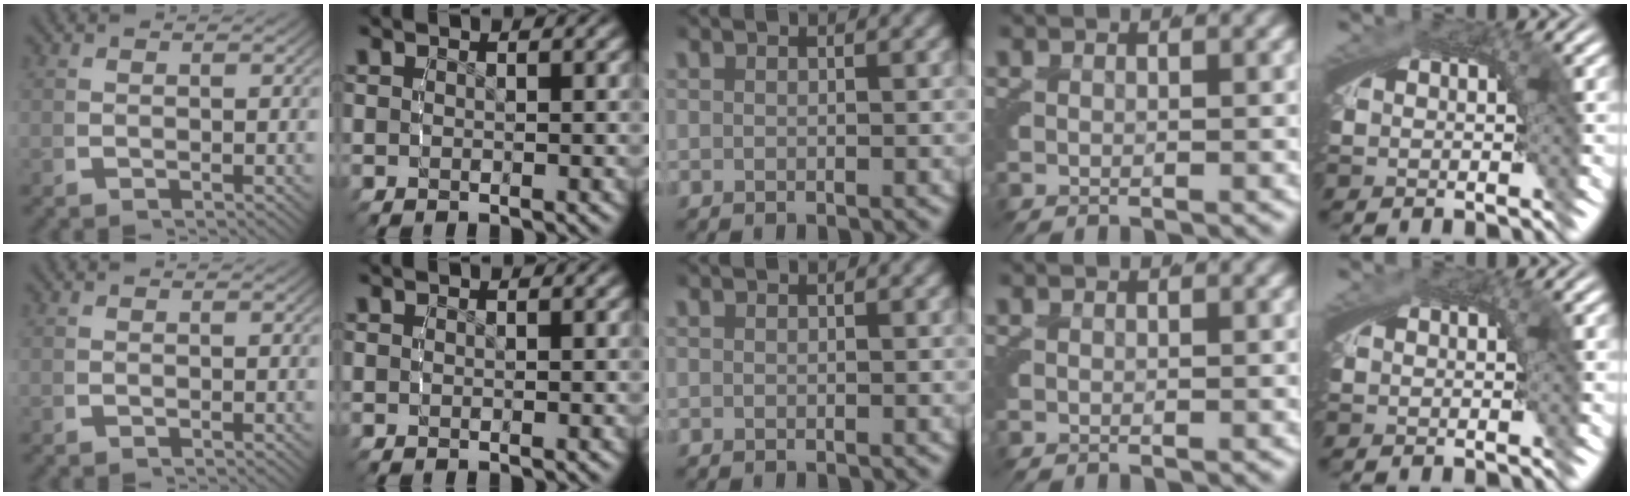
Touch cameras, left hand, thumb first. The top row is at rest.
{}